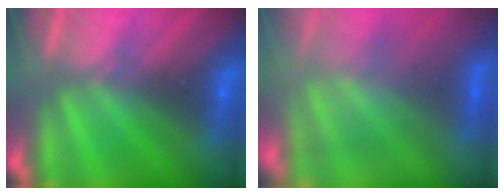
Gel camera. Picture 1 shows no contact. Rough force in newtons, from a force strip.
{"total": 4.1}